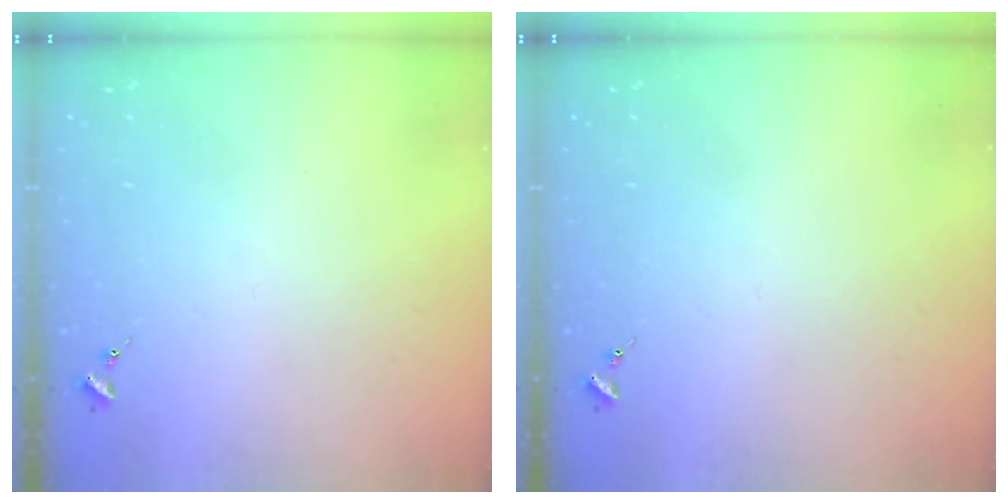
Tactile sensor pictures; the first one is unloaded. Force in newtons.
{"total": 0.0}